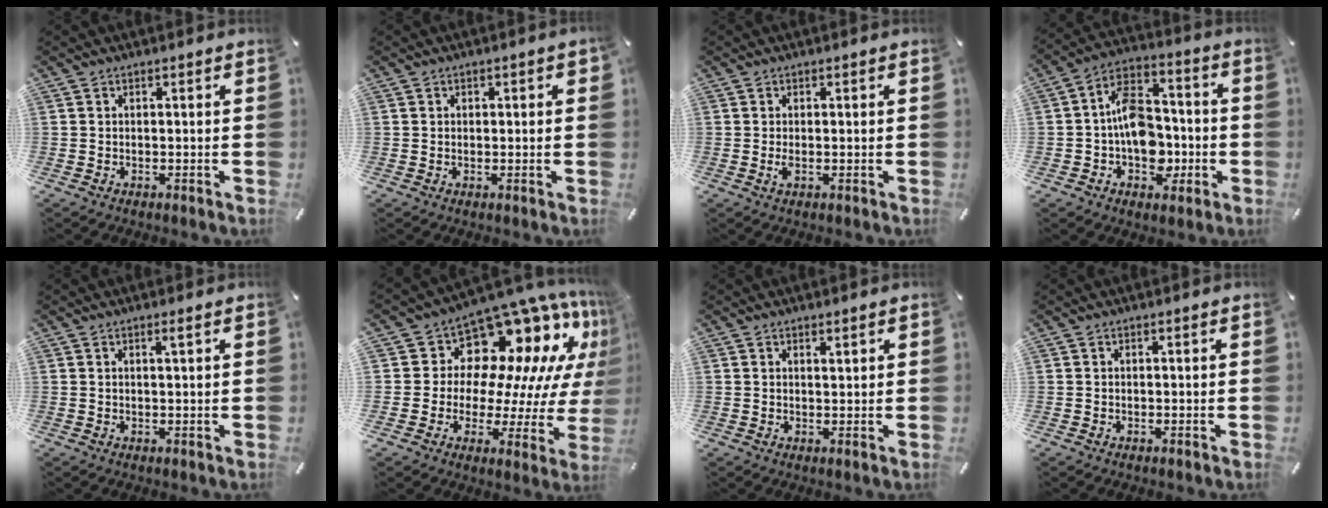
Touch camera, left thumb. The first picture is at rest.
{"total": 0.8, "force": [0.1, 0.7, 0.4], "torque": [-0.007, 0.006, 0.001]}
{"total": 1.7, "force": [-0.1, 0.5, 1.6], "torque": [-0.037, -0.005, -0.004]}
{"total": 12.8, "force": [-2.1, 9.4, 8.4], "torque": [-0.145, 0.020, -0.034]}
{"total": 1.2, "force": [0.6, -0.1, 1.0], "torque": [-0.020, -0.001, 0.010]}
{"total": 15.3, "force": [10.3, 8.8, 7.1], "torque": [-0.101, -0.116, 0.176]}
{"total": 1.2, "force": [1.0, 0.3, 0.7], "torque": [-0.006, -0.004, 0.015]}
{"total": 0.0}